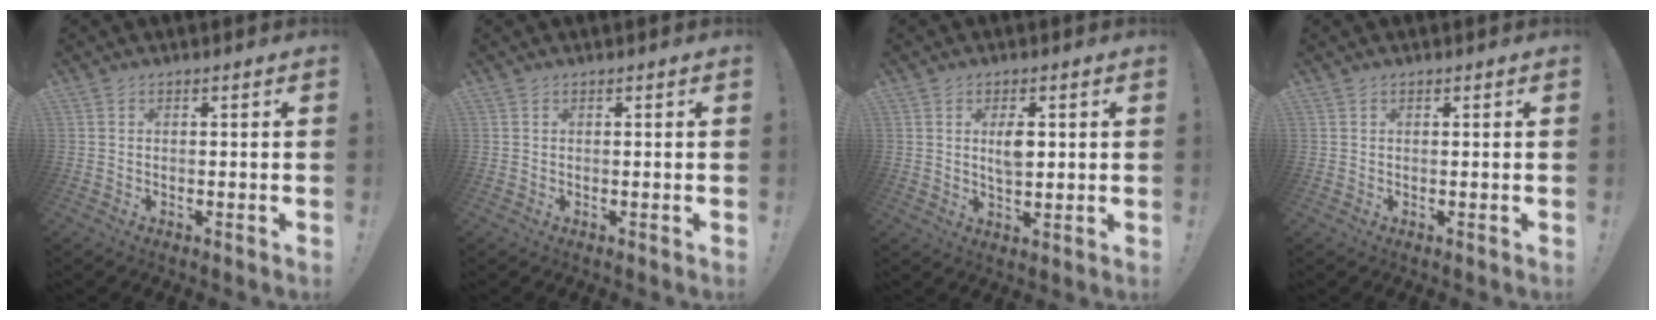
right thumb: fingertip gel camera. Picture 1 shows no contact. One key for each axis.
{"total": 0.0}
{"total": 5.3, "fx": 1.0, "fy": 2.8, "fz": 4.4, "tx": -0.059, "ty": -0.005, "tz": 0.010}
{"total": 0.0}